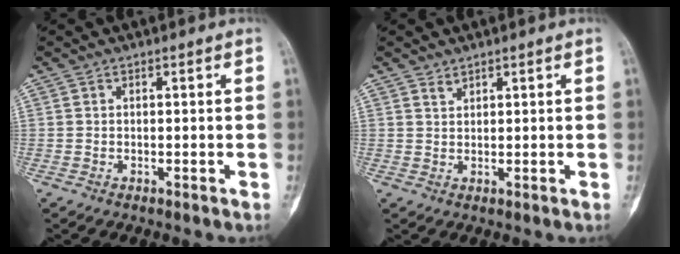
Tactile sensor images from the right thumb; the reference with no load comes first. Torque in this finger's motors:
{"motor_torque": [-0.18, -0.11, 0.02, -0.02, -0.07]}